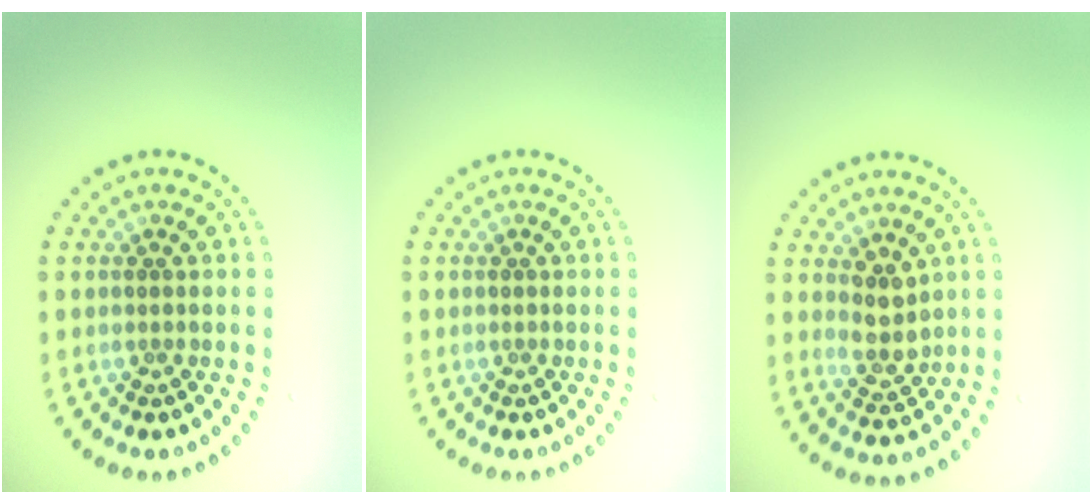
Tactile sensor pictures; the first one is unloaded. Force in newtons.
{"total": 0.0}
{"total": 2.6, "press": 2.5, "slide": 0.9}